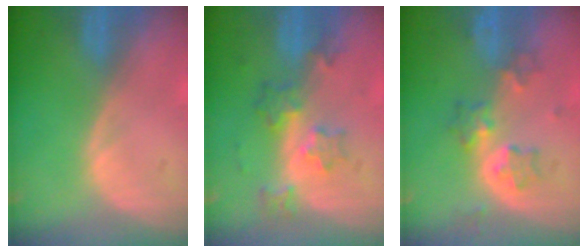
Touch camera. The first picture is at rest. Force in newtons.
{"total": 5.9, "press": 5.4, "slide": 2.4}
{"total": 5.3, "press": 5.2, "slide": 1.2}